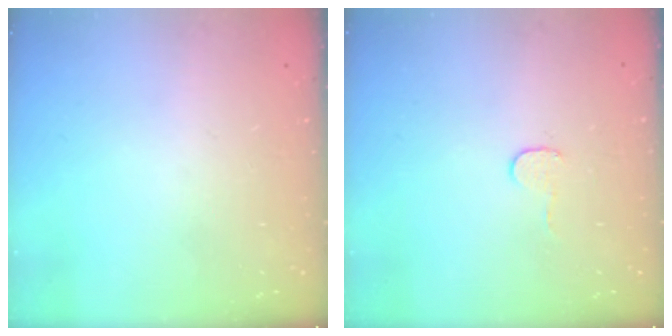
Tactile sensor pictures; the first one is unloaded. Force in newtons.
{"total": 3.7, "press": 3.6, "slide": 0.3}